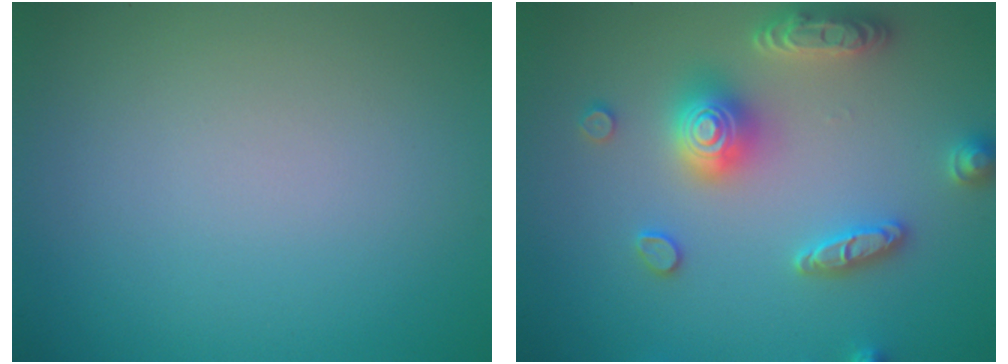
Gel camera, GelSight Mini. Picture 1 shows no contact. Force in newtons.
{"total": 4.9, "press": 4.8, "slide": 0.9}